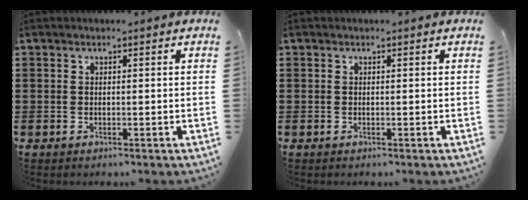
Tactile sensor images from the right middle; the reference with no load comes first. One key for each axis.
{"total": 0.0}